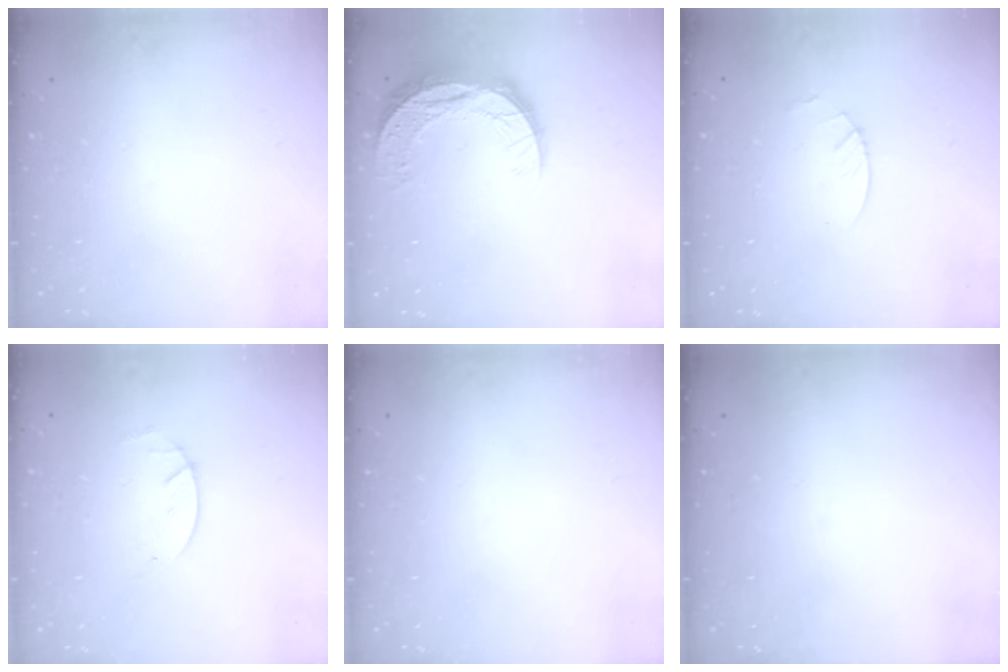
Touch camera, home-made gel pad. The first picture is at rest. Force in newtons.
{"total": 10.9, "press": 10.9, "slide": 0.7}
{"total": 3.0, "press": 3.0, "slide": 0.3}
{"total": 1.8, "press": 1.8, "slide": 0.2}
{"total": 0.0}
{"total": 0.0}